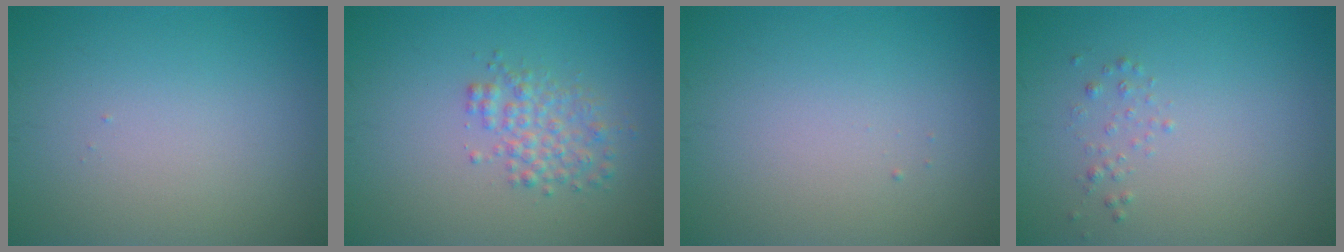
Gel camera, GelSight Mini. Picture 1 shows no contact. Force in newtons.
{"total": 2.6, "press": 2.6, "slide": 0.1}
{"total": 0.0}
{"total": 0.7, "press": 0.7, "slide": 0.0}